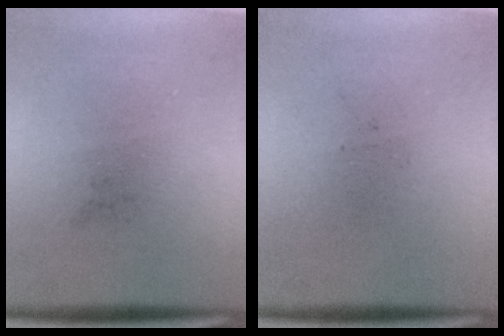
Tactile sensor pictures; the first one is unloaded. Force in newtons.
{"total": 0.0}